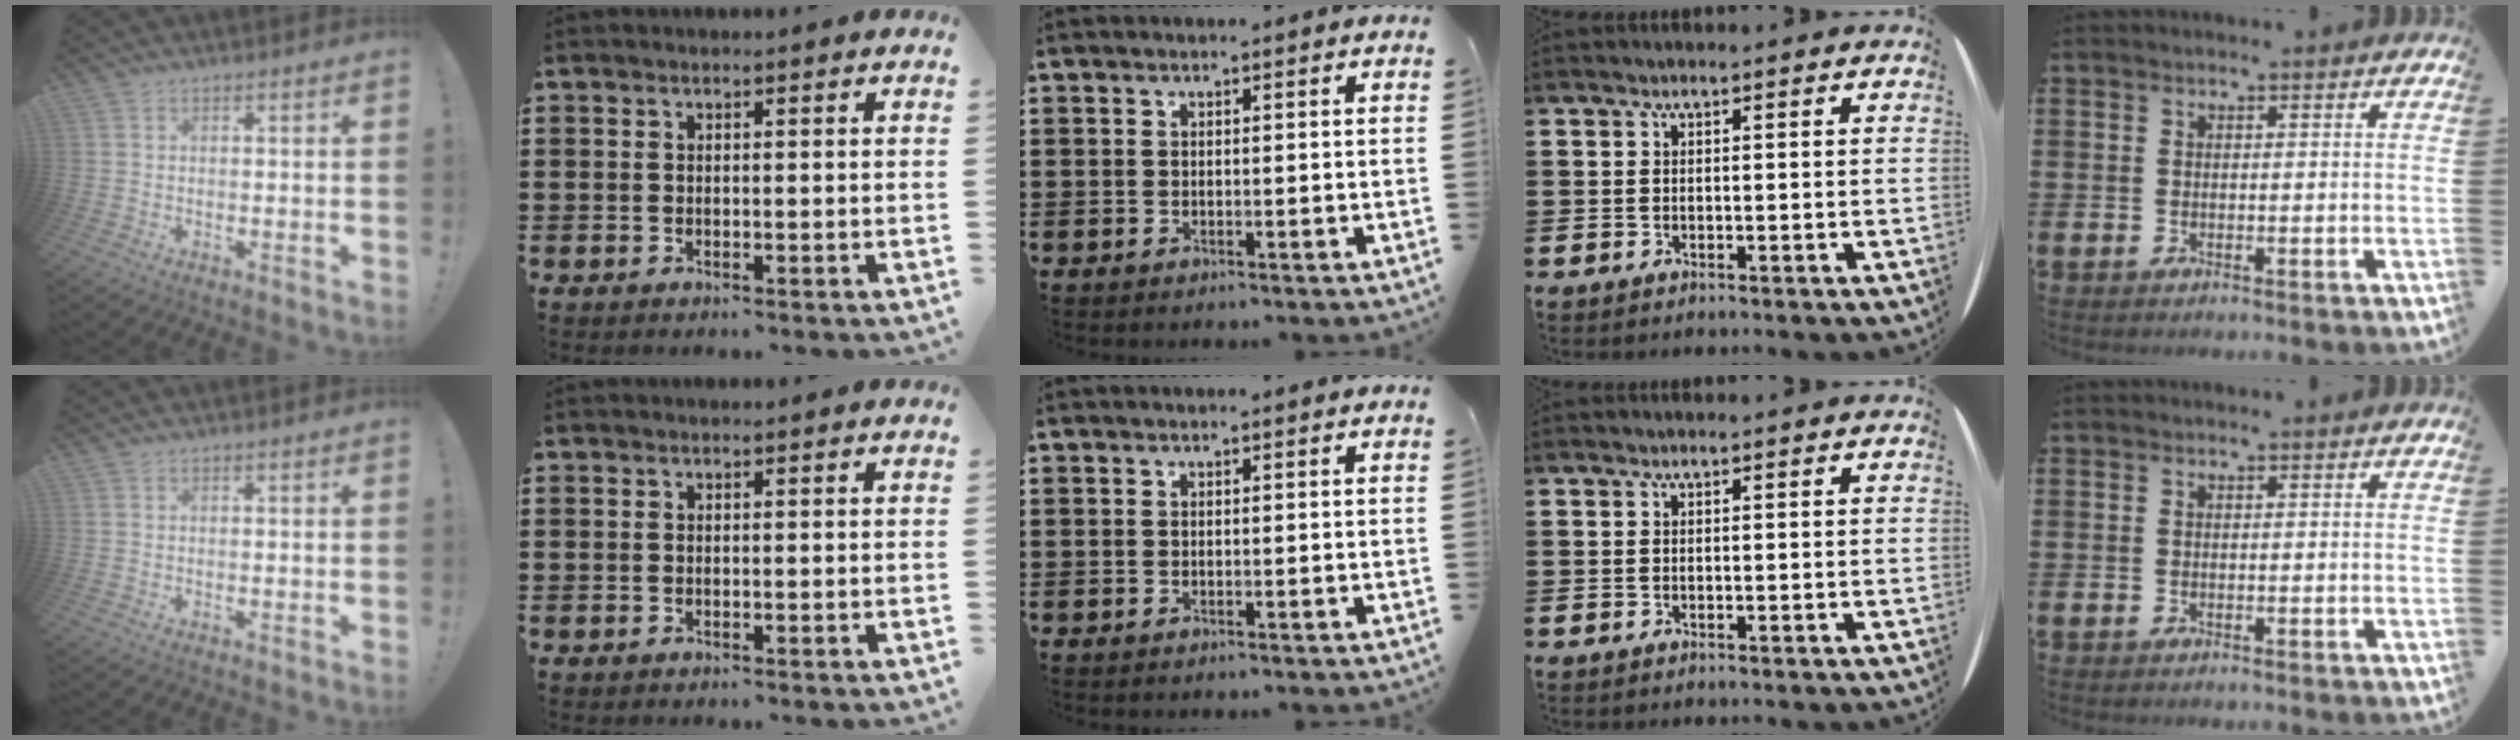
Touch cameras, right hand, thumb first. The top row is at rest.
{}